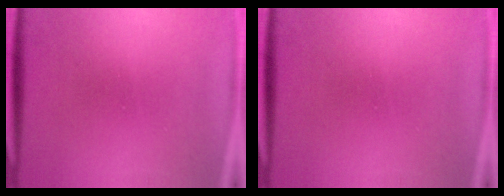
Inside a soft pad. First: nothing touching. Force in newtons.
{"total": 0.0}